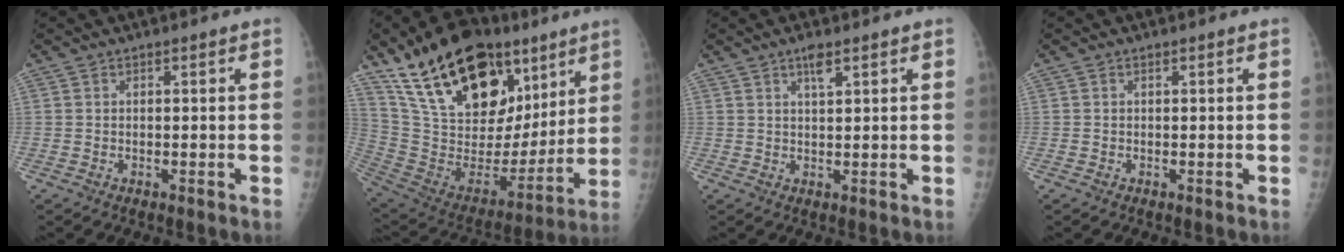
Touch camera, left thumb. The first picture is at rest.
{"total": 30.0, "force": [17.0, 15.6, 19.1], "torque": [-0.291, -0.021, 0.298]}
{"total": 2.6, "force": [1.6, 0.6, 2.0], "torque": [-0.035, -0.005, 0.028]}
{"total": 0.0}